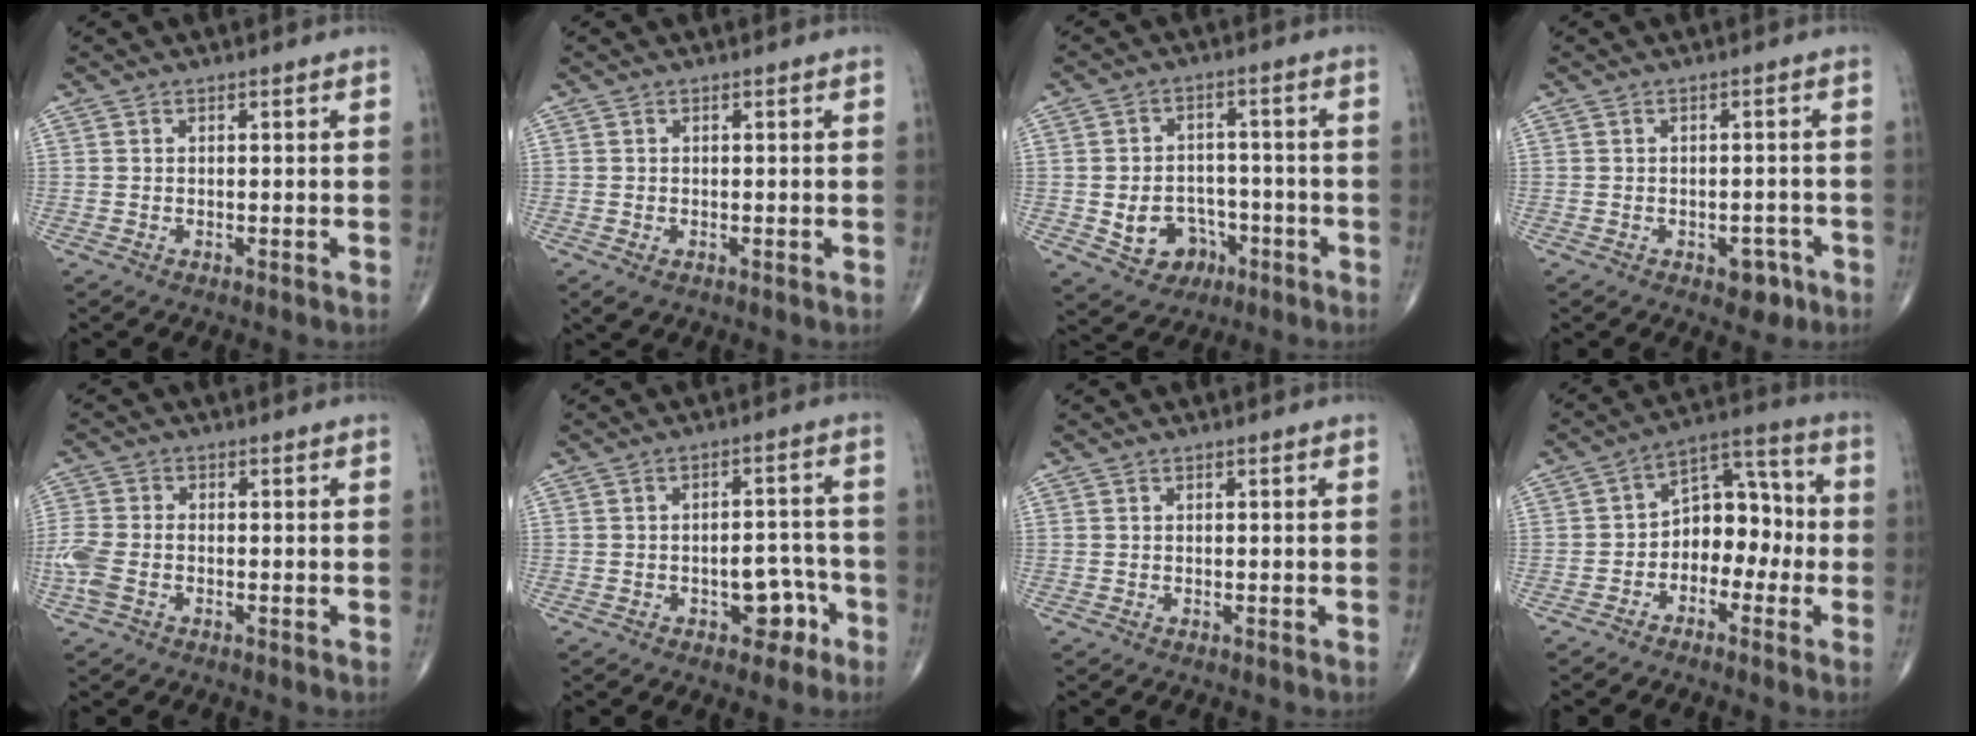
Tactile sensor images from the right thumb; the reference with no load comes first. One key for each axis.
{"total": 1.6, "fx": -0.6, "fy": 1.1, "fz": 1.0, "tx": -0.016, "ty": -0.002, "tz": -0.004}
{"total": 8.7, "fx": -3.0, "fy": 7.0, "fz": 4.0, "tx": -0.033, "ty": 0.031, "tz": -0.037}
{"total": 3.8, "fx": -2.0, "fy": 2.4, "fz": 2.2, "tx": -0.006, "ty": 0.013, "tz": -0.023}
{"total": 6.5, "fx": -2.0, "fy": 4.1, "fz": 4.6, "tx": -0.131, "ty": 0.006, "tz": -0.044}
{"total": 6.5, "fx": -3.1, "fy": 4.0, "fz": 4.1, "tx": -0.024, "ty": 0.040, "tz": -0.039}
{"total": 0.0}
{"total": 9.9, "fx": -2.2, "fy": 6.9, "fz": 6.7, "tx": -0.061, "ty": 0.045, "tz": -0.051}